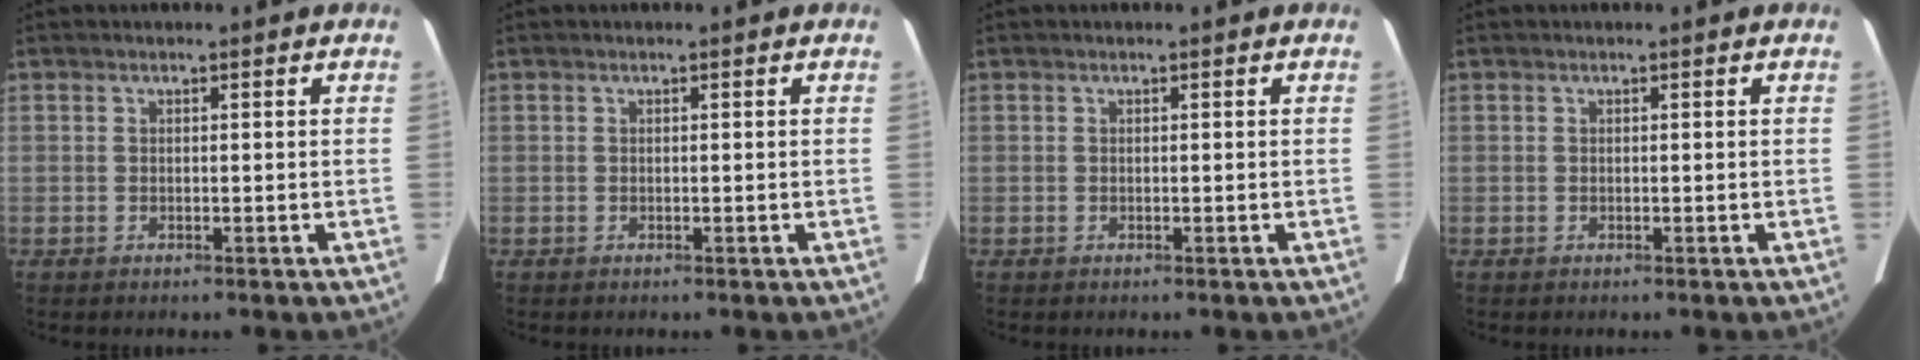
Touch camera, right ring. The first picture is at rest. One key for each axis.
{"total": 0.0}
{"total": 0.0}
{"total": 0.0}